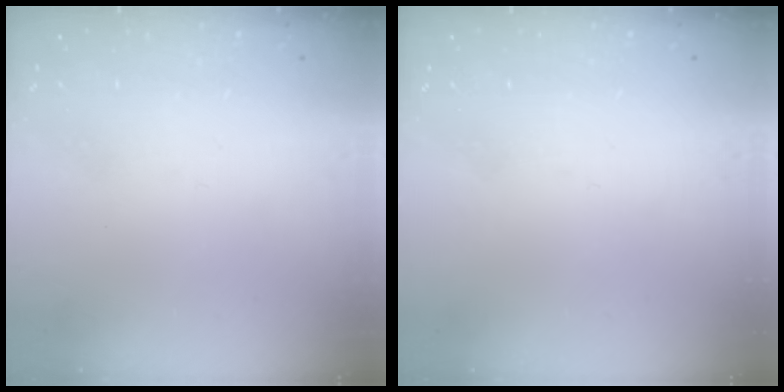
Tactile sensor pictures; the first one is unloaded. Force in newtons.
{"total": 0.0}